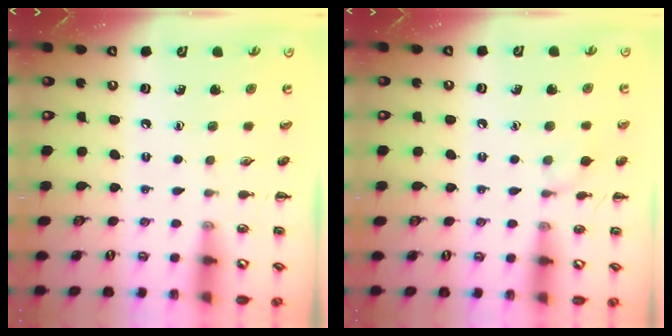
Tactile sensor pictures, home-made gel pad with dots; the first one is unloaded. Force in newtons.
{"total": 6.0, "press": 5.6, "slide": 2.0}